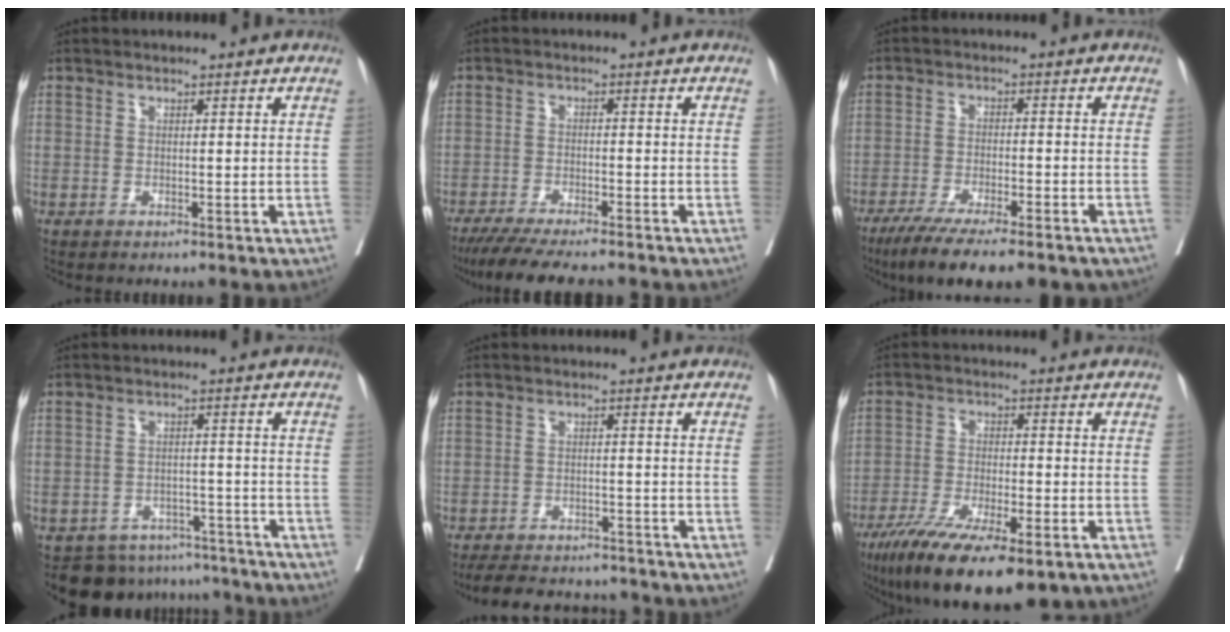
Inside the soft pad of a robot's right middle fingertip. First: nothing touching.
{"total": 11.8, "force": [-10.2, 1.4, 5.9], "torque": [-0.080, -0.020, -0.153]}
{"total": 14.3, "force": [-11.0, 2.8, 8.7], "torque": [-0.130, -0.025, -0.169]}
{"total": 10.3, "force": [-9.1, 4.7, 0.6], "torque": [0.003, 0.019, -0.114]}
{"total": 12.1, "force": [-11.0, 3.4, 3.7], "torque": [-0.069, 0.004, -0.148]}
{"total": 16.7, "force": [-11.0, 4.0, 11.9], "torque": [-0.189, -0.037, -0.176]}